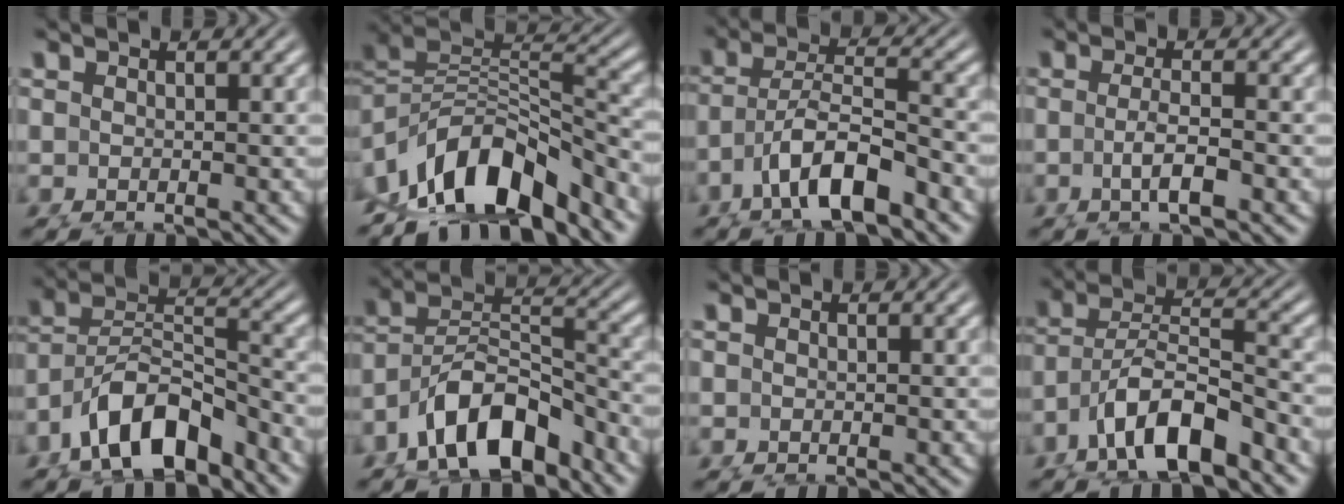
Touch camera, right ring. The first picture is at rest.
{"total": 11.4, "force": [-3.7, 7.5, 7.7], "torque": [-0.143, -0.033, -0.049]}
{"total": 5.3, "force": [-2.5, 2.3, 4.1], "torque": [-0.079, -0.017, -0.037]}
{"total": 2.5, "force": [-1.4, -0.3, 2.1], "torque": [-0.040, -0.012, -0.017]}
{"total": 7.8, "force": [-3.8, 4.9, 4.7], "torque": [-0.087, -0.023, -0.057]}
{"total": 8.4, "force": [-4.2, 5.3, 5.0], "torque": [-0.089, -0.026, -0.062]}
{"total": 0.0}
{"total": 5.9, "force": [-2.7, 3.2, 4.2], "torque": [-0.086, -0.019, -0.040]}